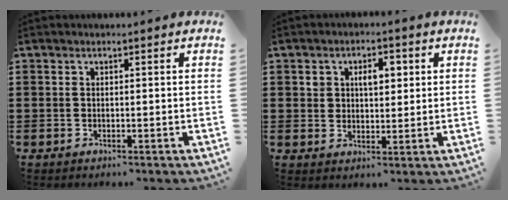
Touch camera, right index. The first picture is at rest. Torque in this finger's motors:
{"motor_torque": [0.27, 0.07, 0.10, 0.04]}